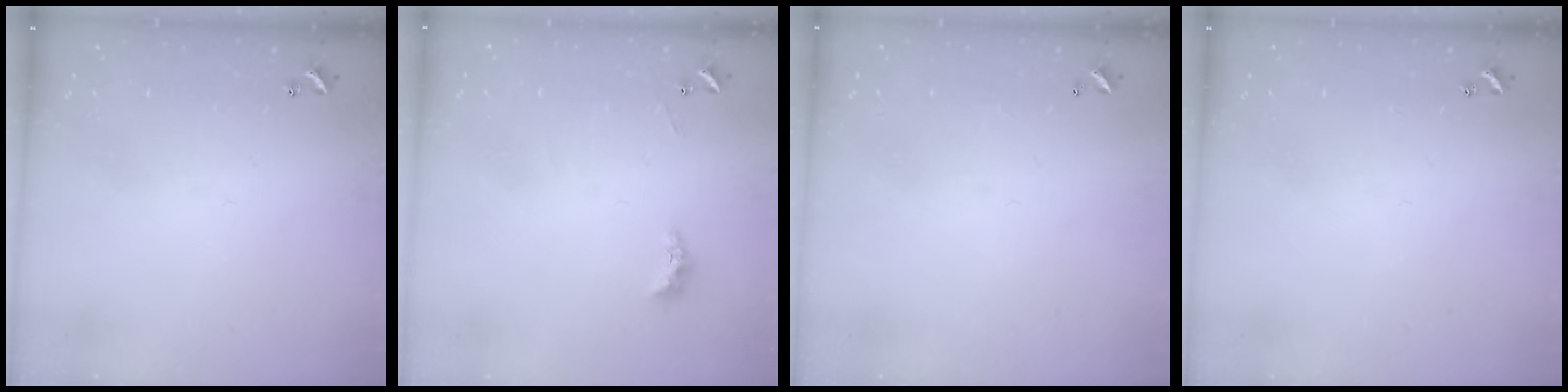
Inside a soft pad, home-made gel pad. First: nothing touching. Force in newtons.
{"total": 2.1, "press": 2.0, "slide": 0.6}
{"total": 2.7, "press": 2.7, "slide": 0.1}
{"total": 0.0}